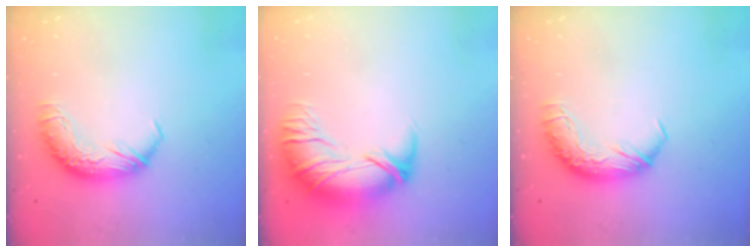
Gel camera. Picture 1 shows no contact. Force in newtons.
{"total": 2.9, "press": 0.6, "slide": 2.9}
{"total": 0.0}